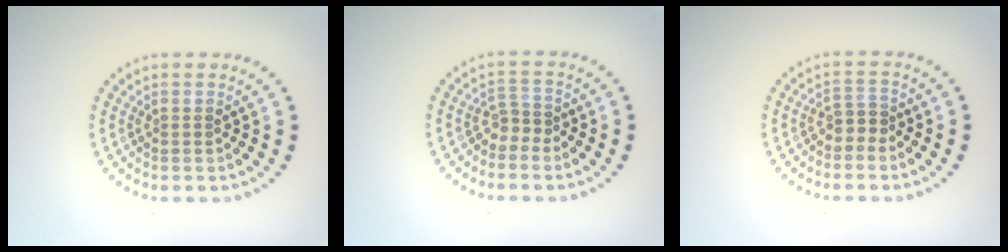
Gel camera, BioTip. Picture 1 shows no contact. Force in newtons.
{"total": 1.6, "press": 1.0, "slide": 1.2}
{"total": 1.5, "press": 1.2, "slide": 0.9}